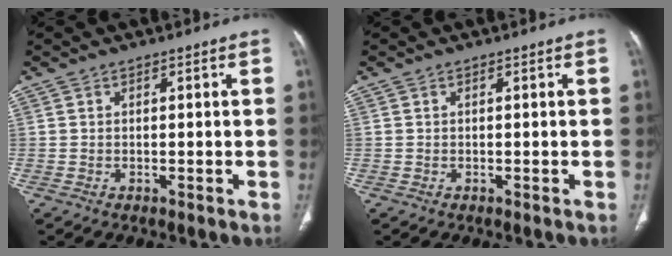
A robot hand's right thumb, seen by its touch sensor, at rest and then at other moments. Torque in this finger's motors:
{"motor_torque": [0.21, 0.03, 0.33, -0.16, -0.03]}